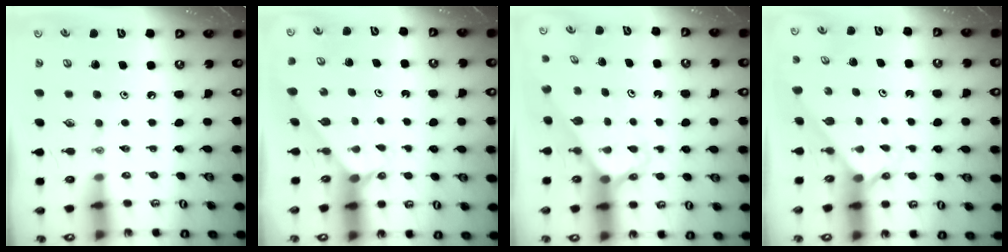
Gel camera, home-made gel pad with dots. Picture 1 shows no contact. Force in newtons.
{"total": 3.7, "press": 3.6, "slide": 0.4}
{"total": 2.7, "press": 2.7, "slide": 0.2}
{"total": 2.1, "press": 2.1, "slide": 0.2}